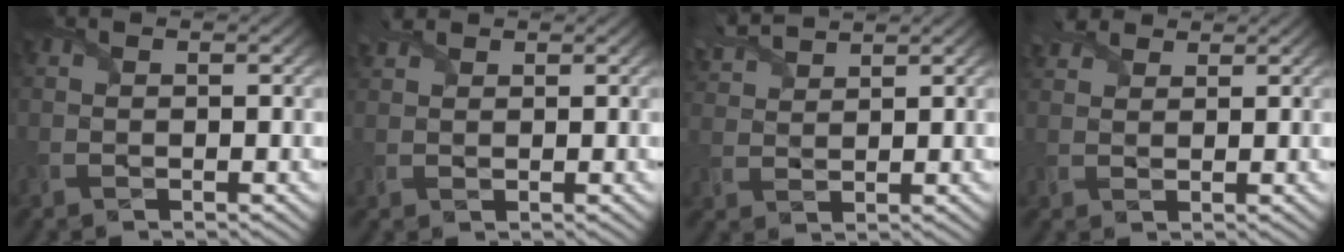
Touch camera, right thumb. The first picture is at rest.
{"total": 2.3, "force": [1.8, 1.1, 0.9], "torque": [-0.026, 0.011, 0.039]}
{"total": 5.0, "force": [4.4, 1.2, 2.1], "torque": [-0.060, 0.018, 0.090]}
{"total": 3.3, "force": [2.6, 1.6, 1.4], "torque": [-0.036, 0.013, 0.053]}